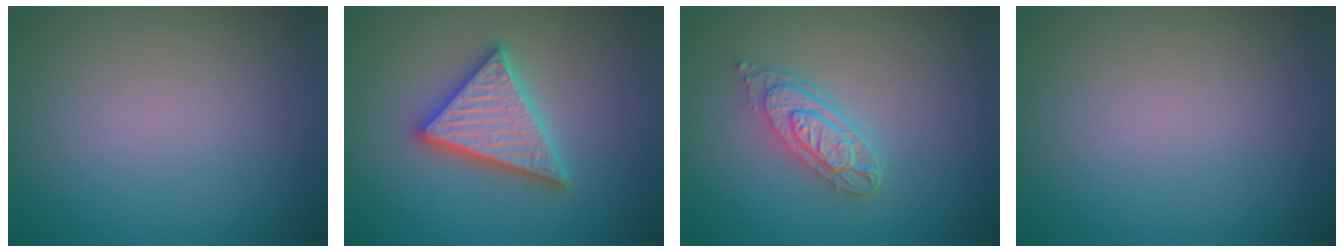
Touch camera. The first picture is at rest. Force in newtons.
{"total": 4.8, "press": 4.8, "slide": 0.7}
{"total": 3.9, "press": 3.0, "slide": 2.5}
{"total": 0.0}